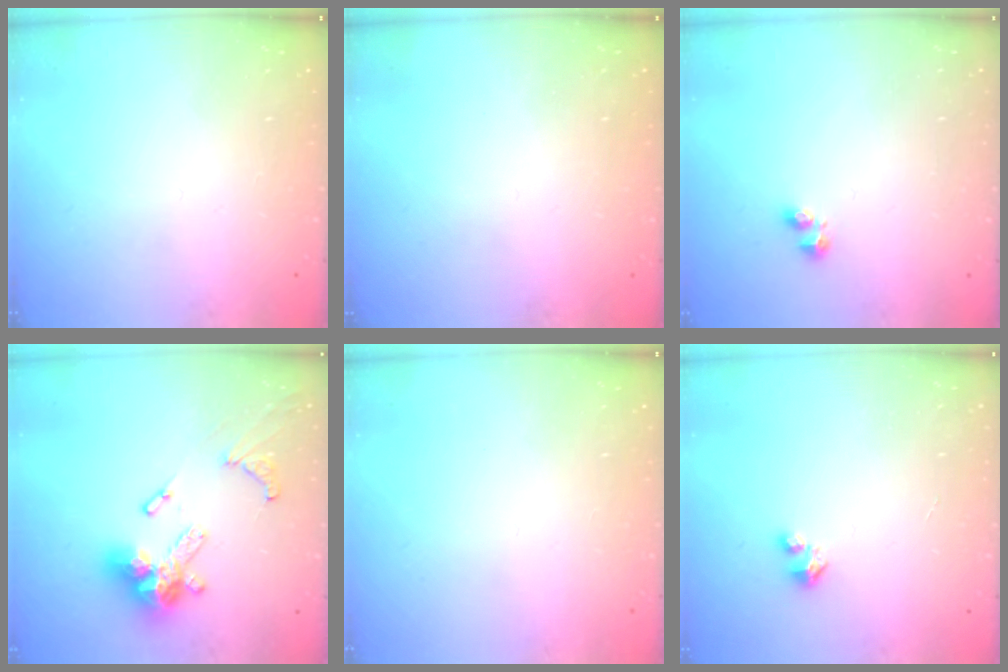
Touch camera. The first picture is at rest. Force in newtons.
{"total": 0.7, "press": 0.6, "slide": 0.4}
{"total": 2.2, "press": 2.2, "slide": 0.5}
{"total": 16.1, "press": 16.0, "slide": 1.8}
{"total": 0.0}
{"total": 1.6, "press": 1.6, "slide": 0.2}